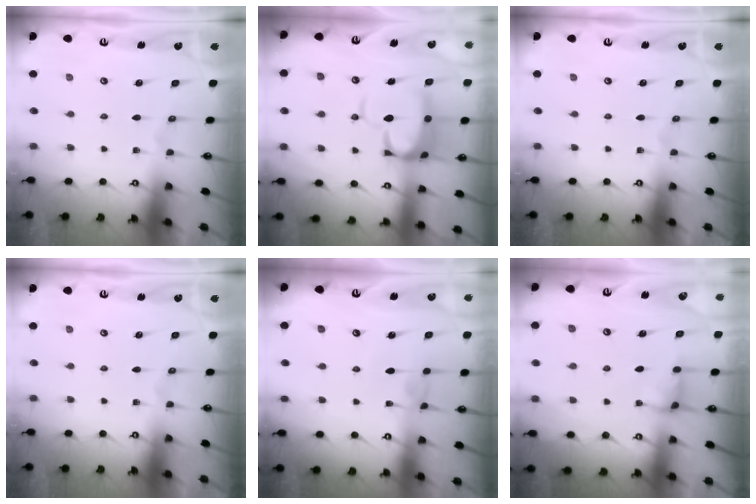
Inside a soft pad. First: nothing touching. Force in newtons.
{"total": 9.4, "press": 9.3, "slide": 1.3}
{"total": 0.0}
{"total": 0.0}
{"total": 2.1, "press": 2.0, "slide": 0.3}
{"total": 2.4, "press": 2.3, "slide": 0.5}